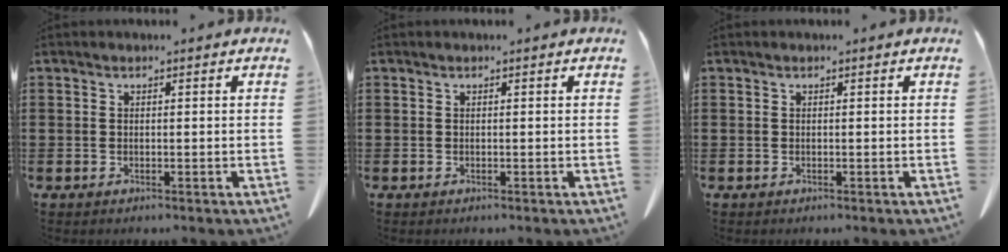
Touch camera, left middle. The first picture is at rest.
{"total": 0.0}
{"total": 0.0}